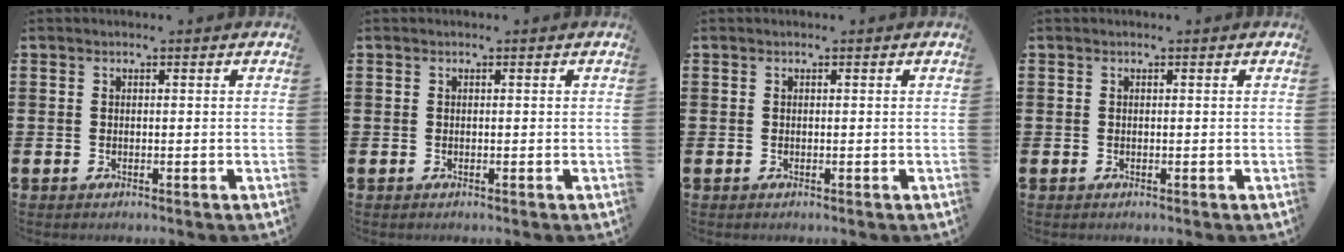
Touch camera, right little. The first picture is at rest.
{"total": 0.0}
{"total": 0.0}
{"total": 0.0}